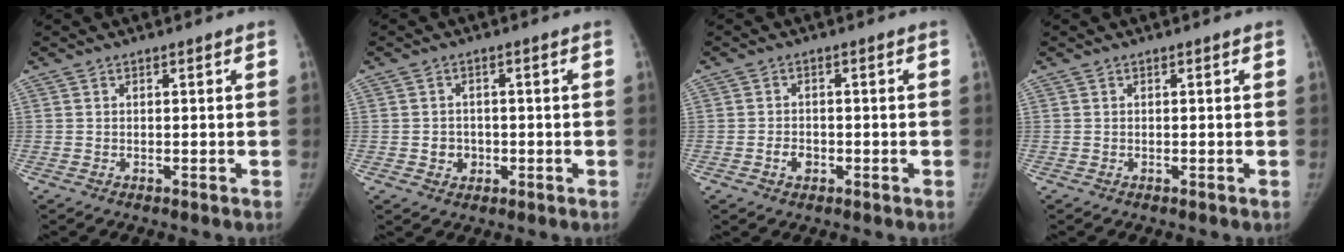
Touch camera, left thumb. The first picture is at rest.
{"total": 3.0, "force": [-0.6, 2.7, 1.1], "torque": [-0.002, 0.005, -0.004]}
{"total": 2.4, "force": [-0.8, 1.8, 1.3], "torque": [-0.017, 0.006, -0.013]}
{"total": 0.0}